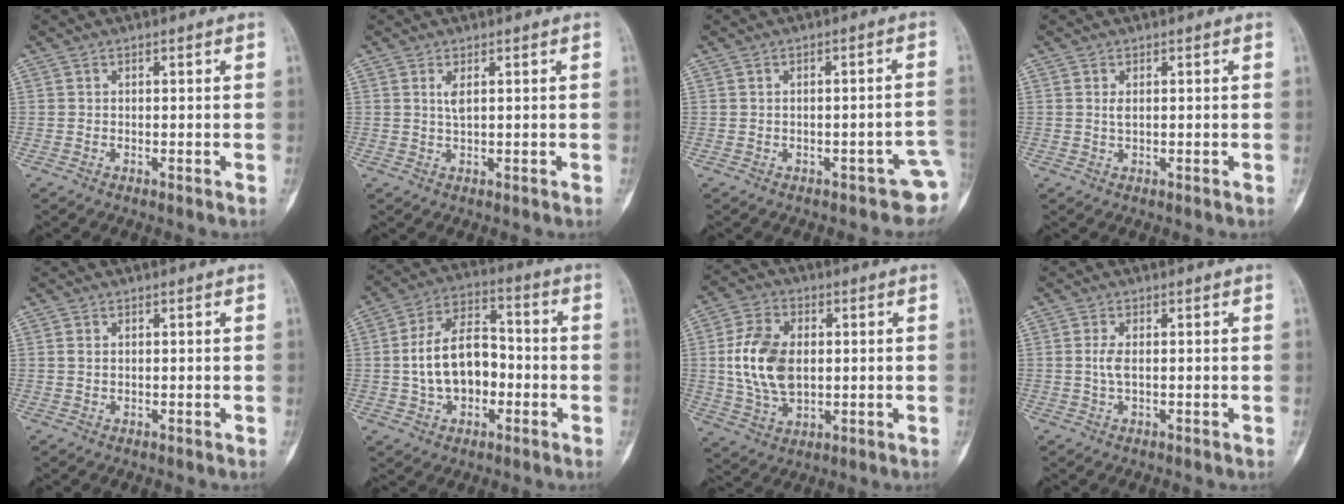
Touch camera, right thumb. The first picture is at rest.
{"total": 1.5, "force": [0.5, 0.2, 1.4], "torque": [-0.032, -0.004, 0.012]}
{"total": 3.0, "force": [-1.8, 1.5, 1.8], "torque": [-0.006, 0.020, -0.020]}
{"total": 1.1, "force": [0.3, 0.5, 0.9], "torque": [-0.019, 0.000, 0.008]}
{"total": 1.1, "force": [0.3, 0.8, 0.8], "torque": [-0.016, 0.001, 0.009]}
{"total": 13.4, "force": [-1.5, 8.6, 10.1], "torque": [-0.157, 0.038, -0.029]}
{"total": 12.9, "force": [0.8, 8.3, 9.8], "torque": [-0.180, -0.001, 0.021]}
{"total": 2.2, "force": [0.1, 0.9, 2.0], "torque": [-0.049, 0.000, 0.003]}